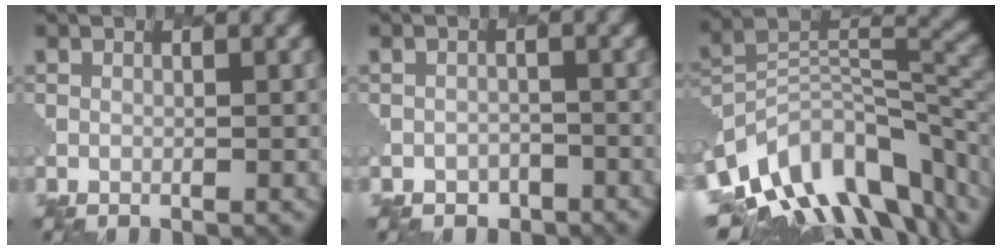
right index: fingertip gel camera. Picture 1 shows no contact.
{"total": 1.6, "force": [-1.2, 1.1, -0.2], "torque": [0.008, 0.000, -0.019]}
{"total": 11.4, "force": [-6.1, 6.5, 7.2], "torque": [-0.136, 0.014, -0.114]}